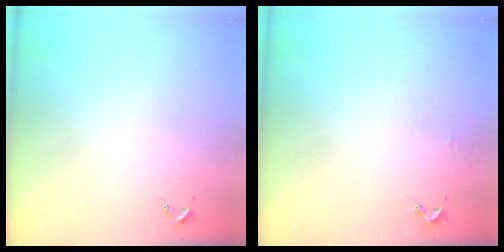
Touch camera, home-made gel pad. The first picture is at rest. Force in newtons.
{"total": 1.4, "press": 1.4, "slide": 0.1}